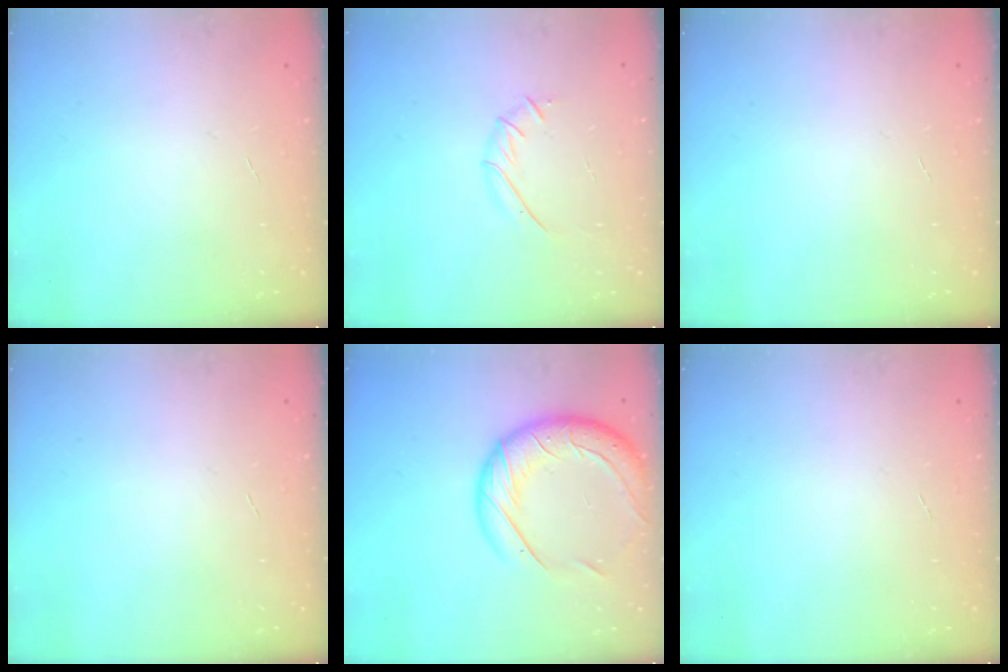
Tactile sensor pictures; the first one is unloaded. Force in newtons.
{"total": 4.6, "press": 4.4, "slide": 1.3}
{"total": 0.0}
{"total": 0.0}
{"total": 21.1, "press": 20.8, "slide": 3.1}
{"total": 0.0}